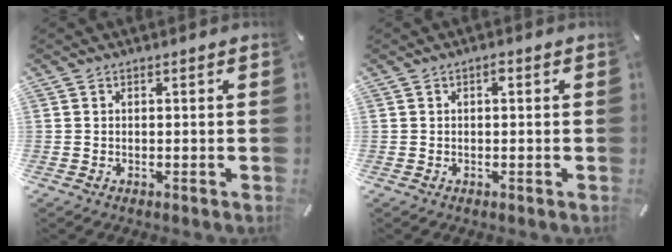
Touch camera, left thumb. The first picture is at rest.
{"total": 1.2, "force": [0.2, 0.5, 1.1], "torque": [-0.022, 0.005, 0.001]}